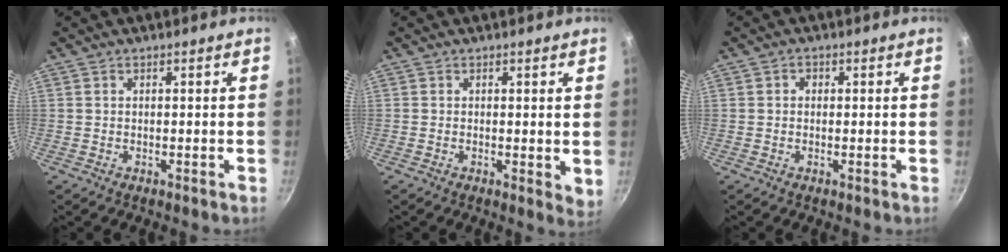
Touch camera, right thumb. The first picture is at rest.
{"total": 3.0, "force": [0.6, 1.3, 2.7], "torque": [-0.029, -0.007, 0.007]}
{"total": 1.2, "force": [0.1, 1.0, 0.5], "torque": [-0.006, 0.004, -0.001]}